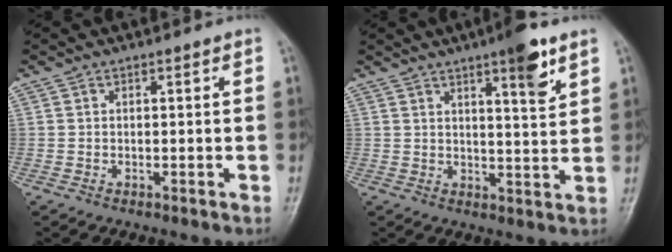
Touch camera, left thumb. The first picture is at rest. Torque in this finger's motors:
{"motor_torque": [2.34, 1.43, 0.73, -0.55, 0.01]}